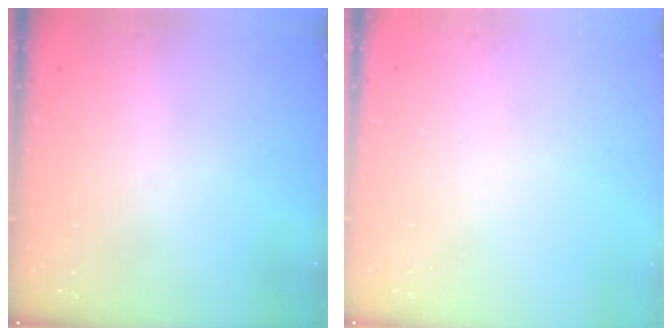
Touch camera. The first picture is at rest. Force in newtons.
{"total": 0.0}